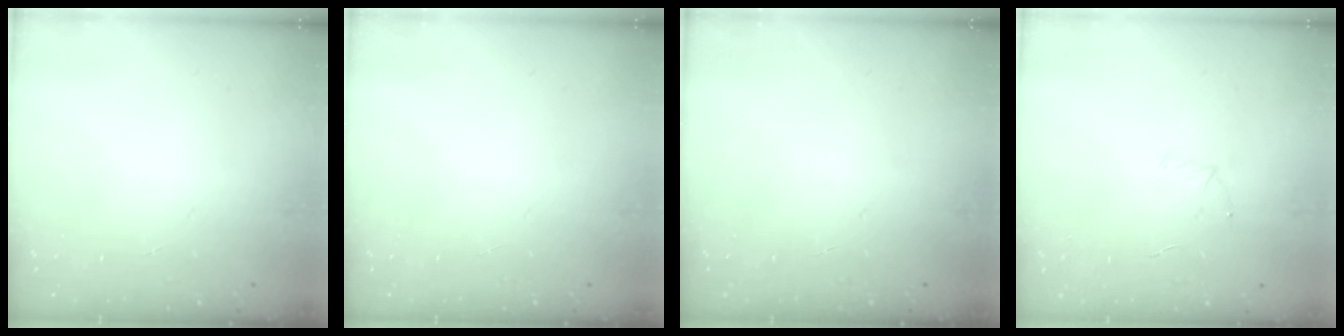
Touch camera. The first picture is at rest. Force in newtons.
{"total": 0.0}
{"total": 0.0}
{"total": 4.2, "press": 4.0, "slide": 1.1}